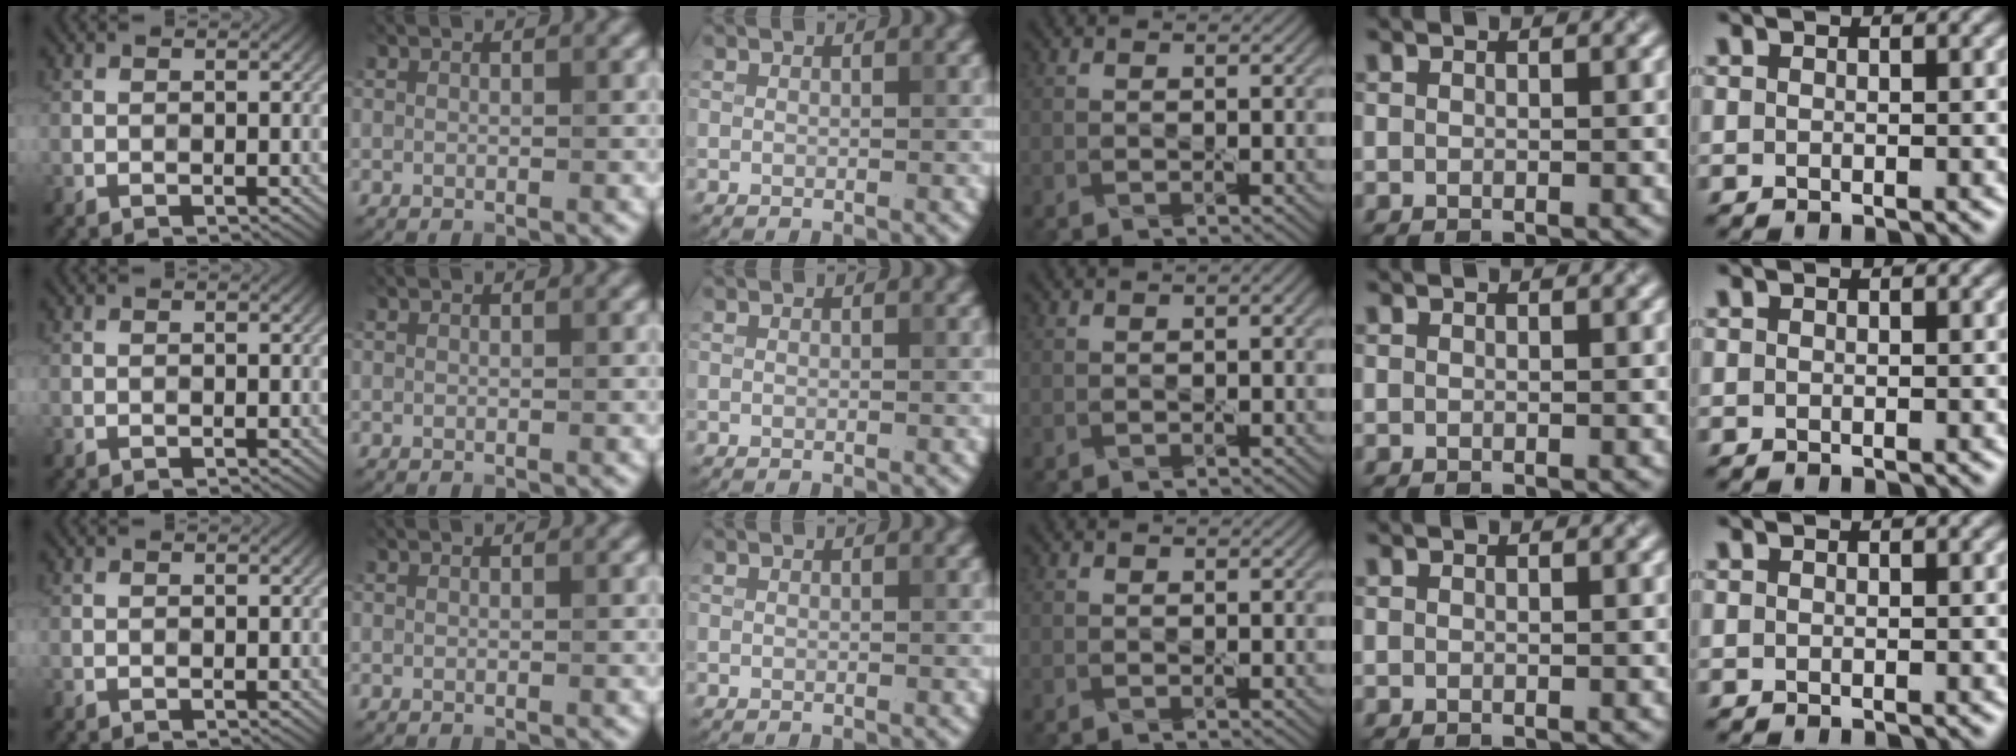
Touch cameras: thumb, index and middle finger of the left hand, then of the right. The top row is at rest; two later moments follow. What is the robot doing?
{"motion": "pour", "object": "sugar"}